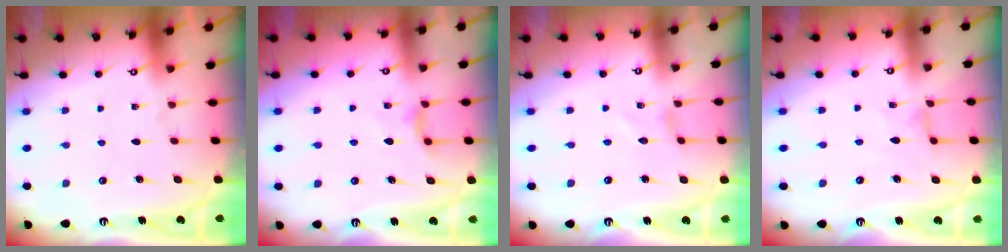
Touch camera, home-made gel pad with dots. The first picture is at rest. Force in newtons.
{"total": 4.2, "press": 4.2, "slide": 0.5}
{"total": 0.0}
{"total": 0.0}